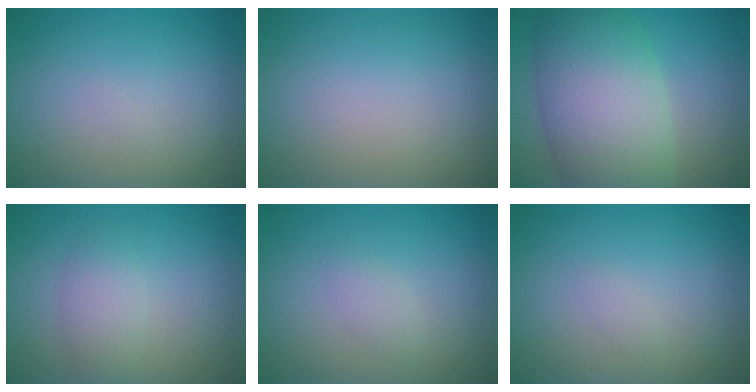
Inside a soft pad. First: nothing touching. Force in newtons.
{"total": 0.0}
{"total": 10.7, "press": 10.6, "slide": 0.5}
{"total": 2.1, "press": 2.1, "slide": 0.1}
{"total": 1.2, "press": 1.2, "slide": 0.1}
{"total": 0.5, "press": 0.5, "slide": 0.0}